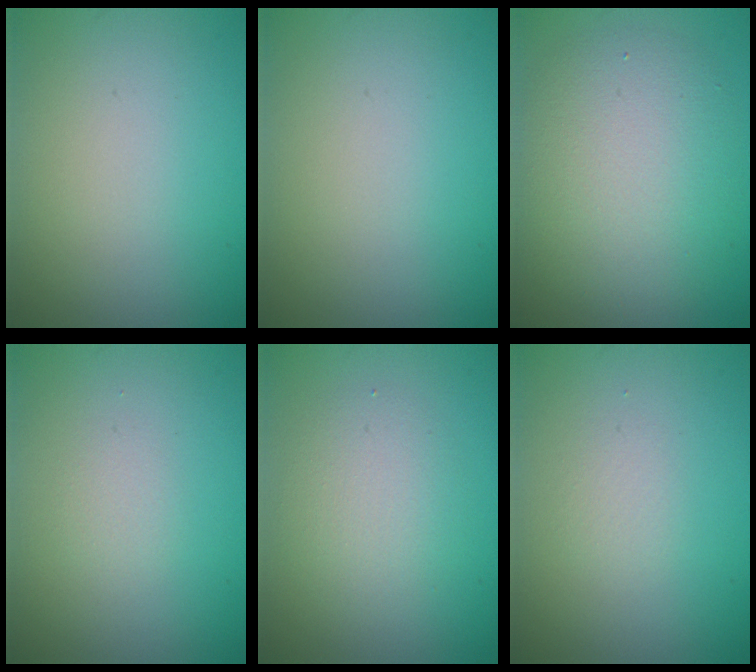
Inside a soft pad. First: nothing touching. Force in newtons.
{"total": 0.0}
{"total": 7.1, "press": 7.1, "slide": 0.3}
{"total": 0.9, "press": 0.9, "slide": 0.0}
{"total": 2.7, "press": 2.7, "slide": 0.1}
{"total": 0.9, "press": 0.9, "slide": 0.0}